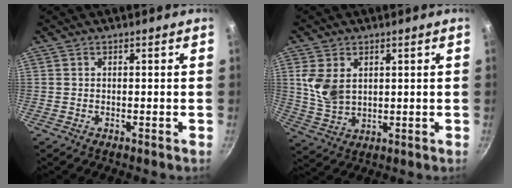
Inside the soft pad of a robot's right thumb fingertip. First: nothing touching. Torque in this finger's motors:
{"motor_torque": [0.34, 2.04, 0.68, -0.50, 0.20]}